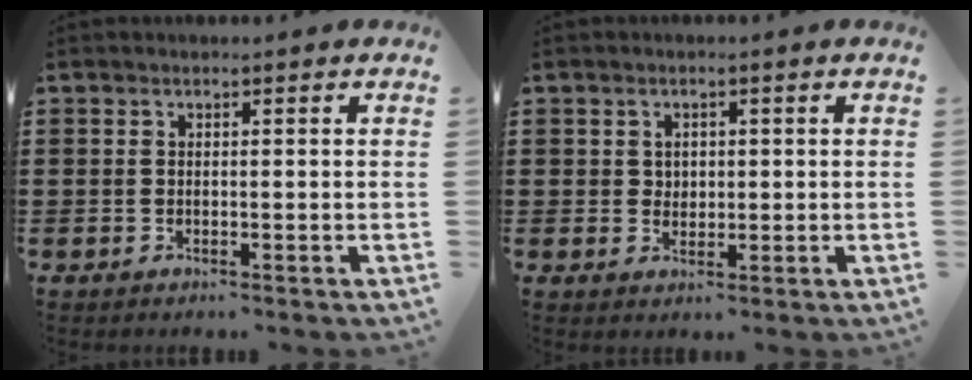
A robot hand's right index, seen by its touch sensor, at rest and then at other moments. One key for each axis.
{"total": 1.7, "fx": 0.5, "fy": 1.6, "fz": 0.5, "tx": -0.016, "ty": 0.010, "tz": 0.009}